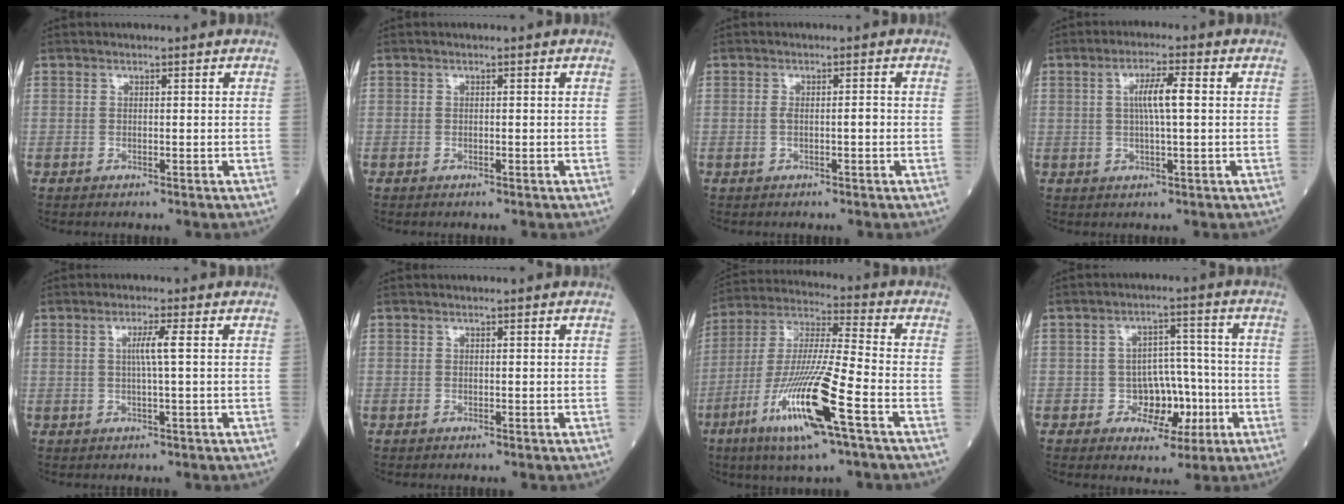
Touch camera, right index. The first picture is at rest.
{"total": 0.0}
{"total": 2.1, "force": [-0.3, 0.4, 2.0], "torque": [-0.038, 0.002, -0.005]}
{"total": 5.1, "force": [0.7, 0.3, 5.0], "torque": [-0.091, 0.006, 0.011]}
{"total": 2.8, "force": [0.4, -0.6, 2.8], "torque": [-0.053, -0.001, 0.005]}
{"total": 0.0}
{"total": 17.2, "force": [-7.6, 0.6, 15.4], "torque": [-0.321, -0.025, -0.143]}
{"total": 6.8, "force": [-2.1, 4.8, 4.4], "torque": [-0.050, 0.020, -0.026]}